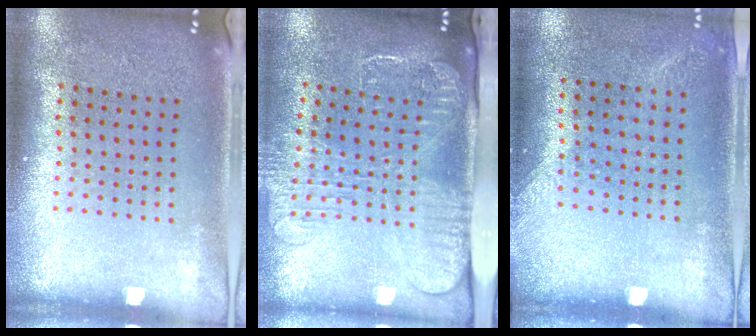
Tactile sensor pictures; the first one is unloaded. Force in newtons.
{"total": 2.6, "press": 2.0, "slide": 1.7}
{"total": 1.3, "press": 1.0, "slide": 0.7}